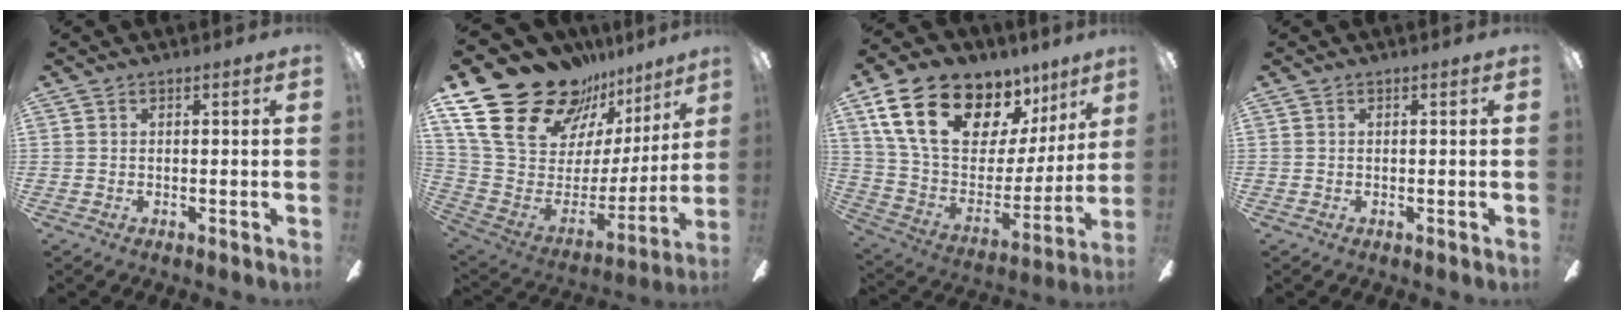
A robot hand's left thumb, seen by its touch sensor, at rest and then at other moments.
{"total": 27.2, "force": [18.7, 14.9, 13.0], "torque": [-0.217, -0.122, 0.361]}
{"total": 23.8, "force": [14.7, 13.2, 13.2], "torque": [-0.226, -0.080, 0.280]}
{"total": 0.0}